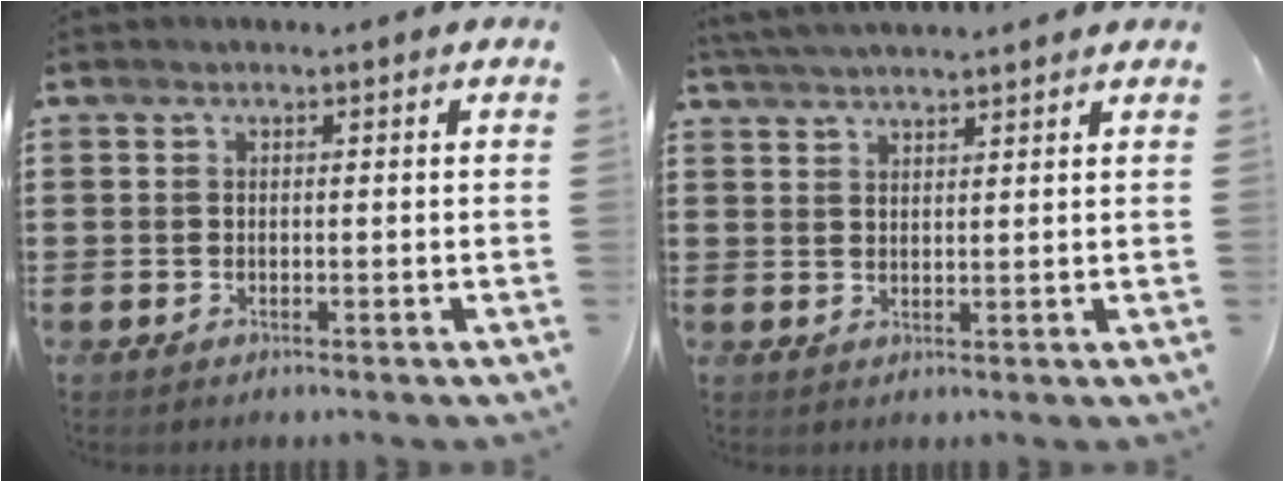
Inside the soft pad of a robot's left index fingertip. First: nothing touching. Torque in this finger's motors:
{"motor_torque": [-0.61, 0.57, 0.05, 0.14]}